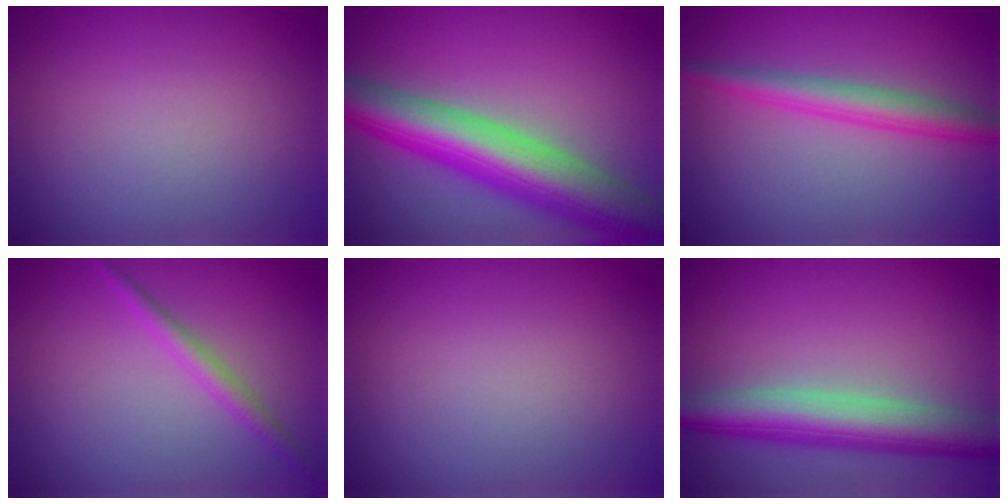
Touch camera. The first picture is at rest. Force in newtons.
{"total": 10.6, "press": 10.6, "slide": 0.6}
{"total": 3.6, "press": 3.6, "slide": 0.1}
{"total": 1.9, "press": 1.9, "slide": 0.0}
{"total": 0.0}
{"total": 6.9, "press": 6.9, "slide": 0.4}